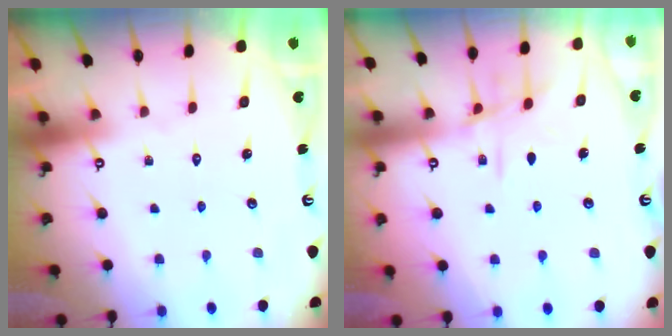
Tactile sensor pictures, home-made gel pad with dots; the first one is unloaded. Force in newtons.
{"total": 9.3, "press": 9.3, "slide": 0.8}